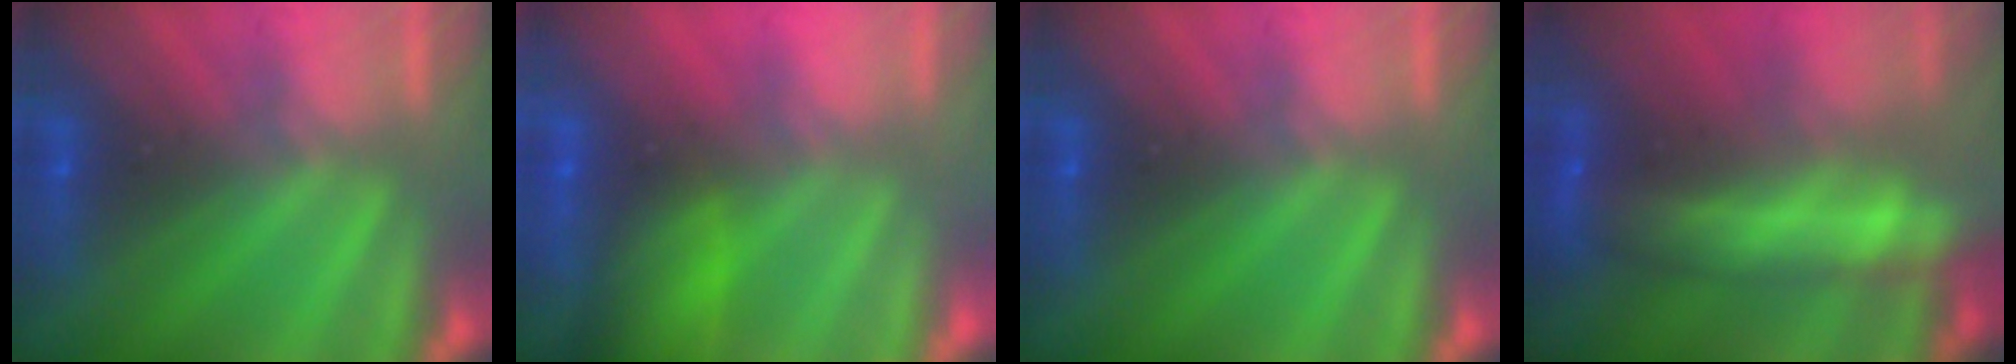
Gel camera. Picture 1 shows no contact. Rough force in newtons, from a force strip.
{"total": 7.0}
{"total": 0.0}
{"total": 8.8}